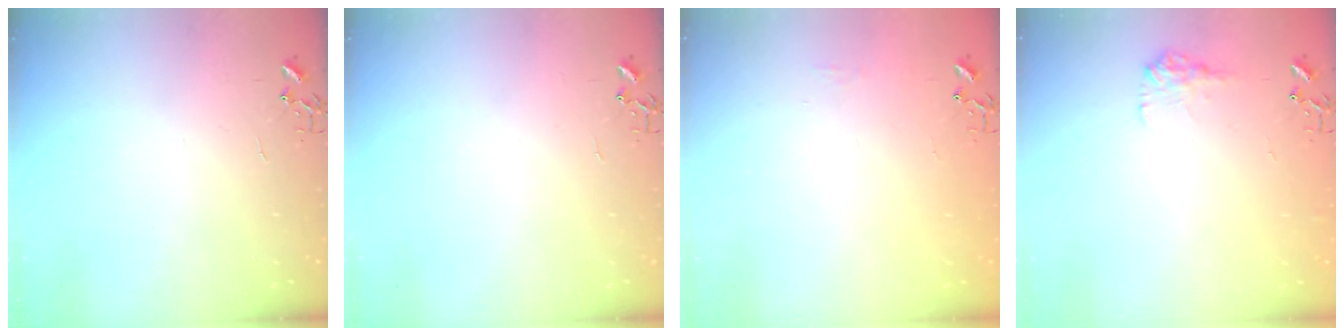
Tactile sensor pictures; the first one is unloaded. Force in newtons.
{"total": 0.0}
{"total": 4.6, "press": 4.6, "slide": 0.7}
{"total": 8.9, "press": 8.9, "slide": 0.3}